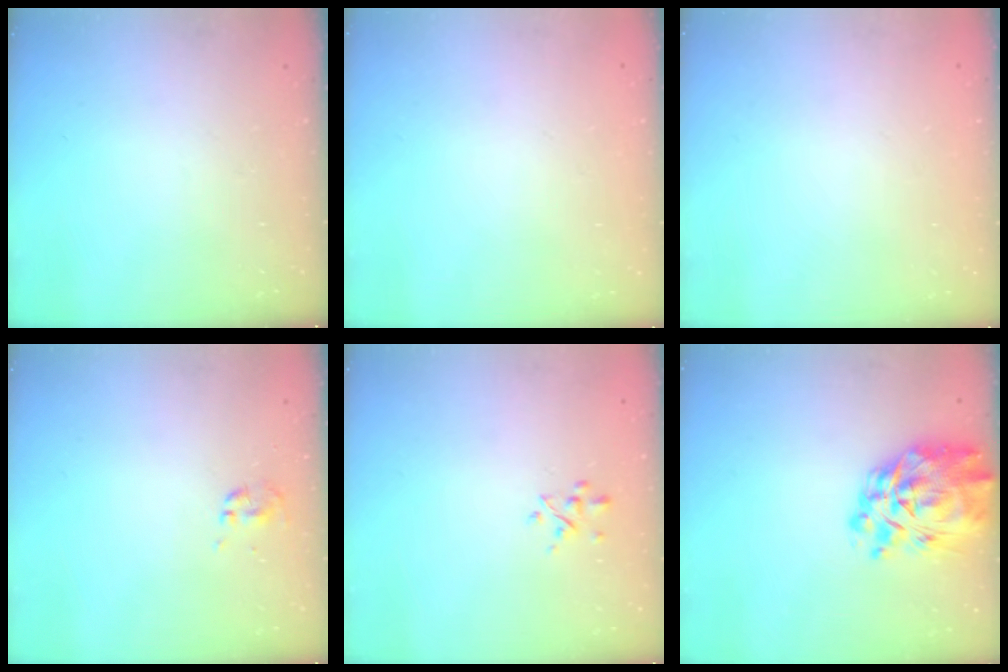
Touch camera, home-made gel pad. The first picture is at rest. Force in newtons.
{"total": 1.6, "press": 1.6, "slide": 0.2}
{"total": 1.9, "press": 1.9, "slide": 0.2}
{"total": 0.0}
{"total": 2.8, "press": 2.7, "slide": 0.8}
{"total": 14.4, "press": 13.3, "slide": 5.5}